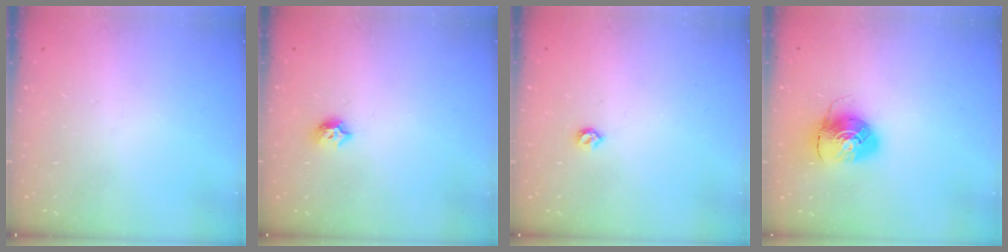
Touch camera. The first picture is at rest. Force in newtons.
{"total": 6.3, "press": 6.3, "slide": 0.8}
{"total": 4.2, "press": 4.2, "slide": 0.7}
{"total": 10.3, "press": 10.3, "slide": 0.4}